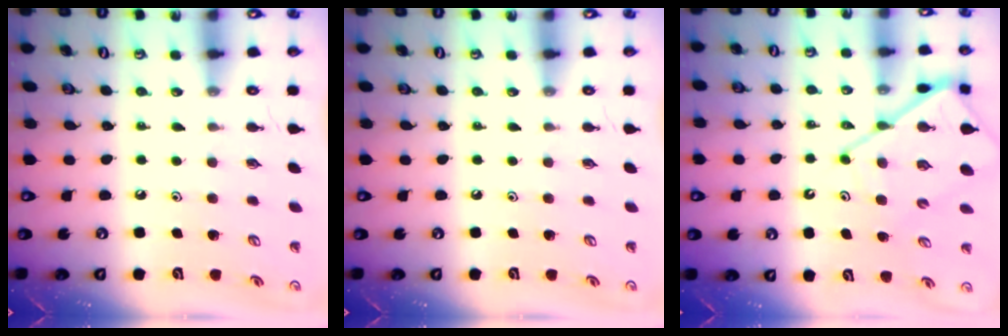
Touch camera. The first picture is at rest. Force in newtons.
{"total": 0.0}
{"total": 13.0, "press": 12.9, "slide": 1.2}